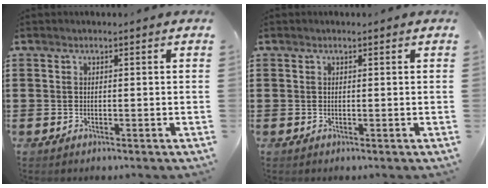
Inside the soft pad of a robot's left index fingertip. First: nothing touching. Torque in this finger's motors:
{"motor_torque": [0.05, 0.00, -0.01, -0.01]}